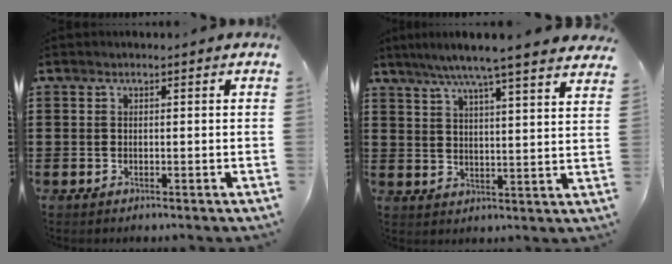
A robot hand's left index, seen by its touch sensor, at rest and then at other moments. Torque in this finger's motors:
{"motor_torque": [2.14, 0.00, 0.88, 0.21]}